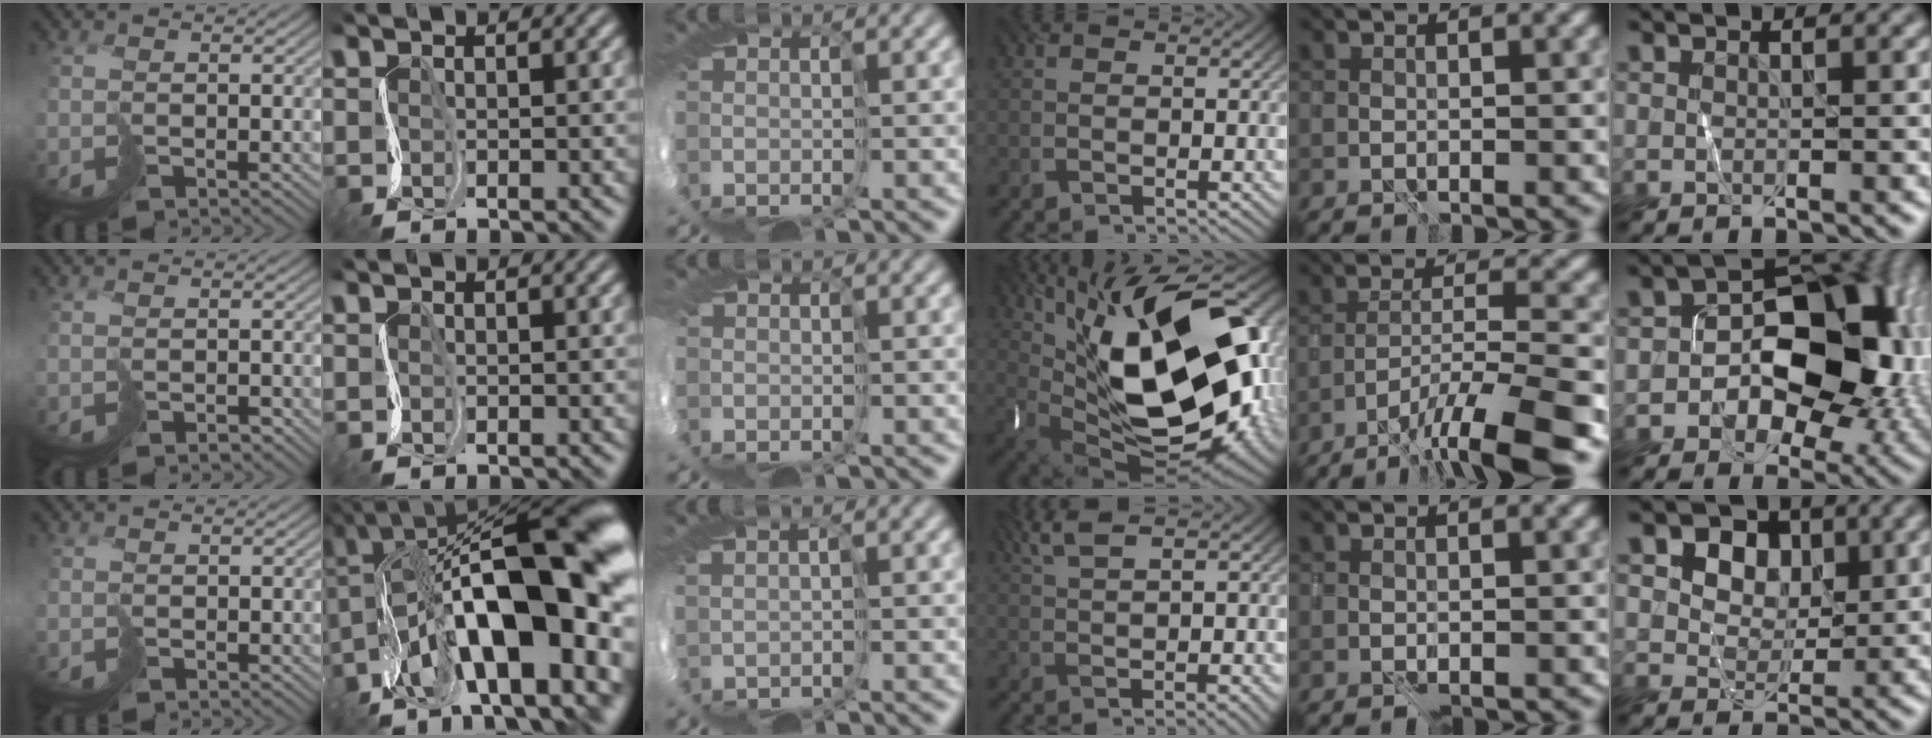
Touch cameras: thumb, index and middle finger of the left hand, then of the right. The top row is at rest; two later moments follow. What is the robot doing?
{"motion": "cut", "object": "tissue"}